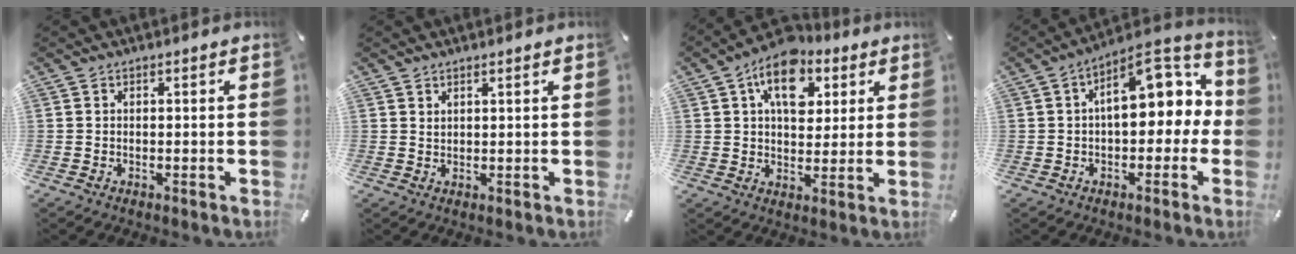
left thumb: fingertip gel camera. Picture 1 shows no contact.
{"total": 1.0, "force": [0.8, 0.0, 0.5], "torque": [-0.009, -0.002, 0.016]}
{"total": 13.4, "force": [5.5, 8.9, 8.3], "torque": [-0.121, -0.012, 0.096]}
{"total": 14.8, "force": [3.5, 8.1, 11.9], "torque": [-0.156, -0.021, 0.062]}